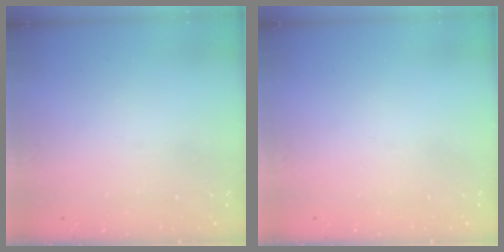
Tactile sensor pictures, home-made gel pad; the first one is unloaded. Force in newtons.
{"total": 0.0}